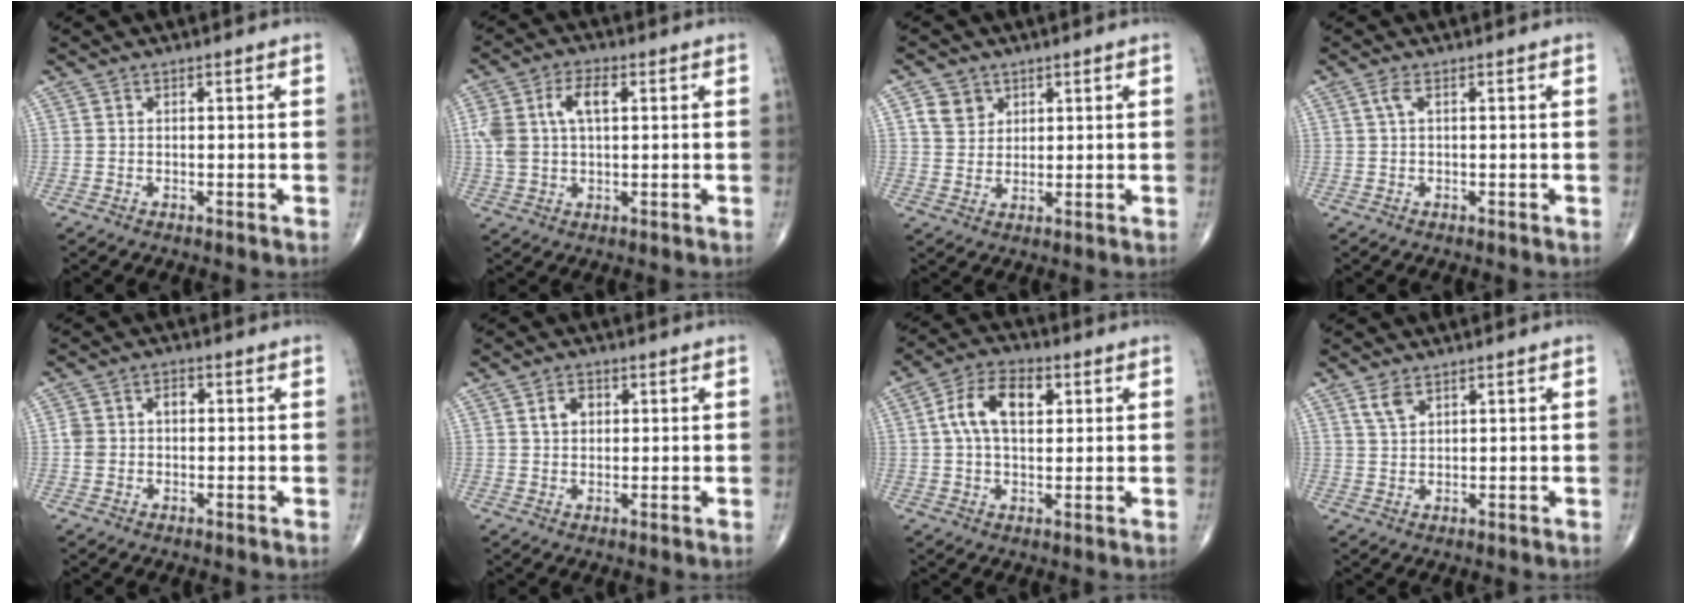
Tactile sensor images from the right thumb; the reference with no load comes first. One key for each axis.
{"total": 8.9, "fx": 2.0, "fy": 4.8, "fz": 7.2, "tx": -0.155, "ty": 0.019, "tz": 0.041}
{"total": 4.8, "fx": 2.3, "fy": 3.9, "fz": 1.6, "tx": -0.014, "ty": -0.011, "tz": 0.044}
{"total": 1.4, "fx": 0.4, "fy": 0.3, "fz": 1.3, "tx": -0.039, "ty": 0.008, "tz": 0.008}
{"total": 4.0, "fx": 0.1, "fy": 3.1, "fz": 2.5, "tx": -0.044, "ty": 0.018, "tz": 0.001}
{"total": 3.5, "fx": 1.1, "fy": 2.5, "fz": 2.1, "tx": -0.028, "ty": 0.003, "tz": 0.018}
{"total": 10.2, "fx": 2.4, "fy": 5.9, "fz": 8.0, "tx": -0.137, "ty": 0.016, "tz": 0.037}
{"total": 2.9, "fx": 1.8, "fy": 1.4, "fz": 1.7, "tx": -0.033, "ty": -0.005, "tz": 0.042}